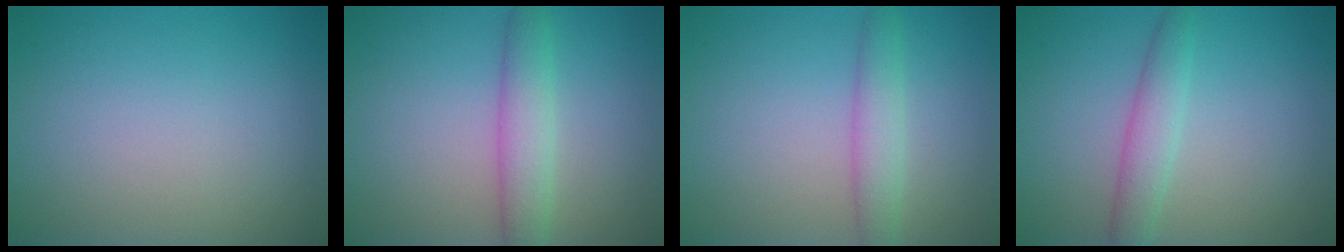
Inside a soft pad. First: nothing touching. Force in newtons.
{"total": 3.2, "press": 3.2, "slide": 0.1}
{"total": 2.5, "press": 2.5, "slide": 0.1}
{"total": 2.6, "press": 2.6, "slide": 0.1}